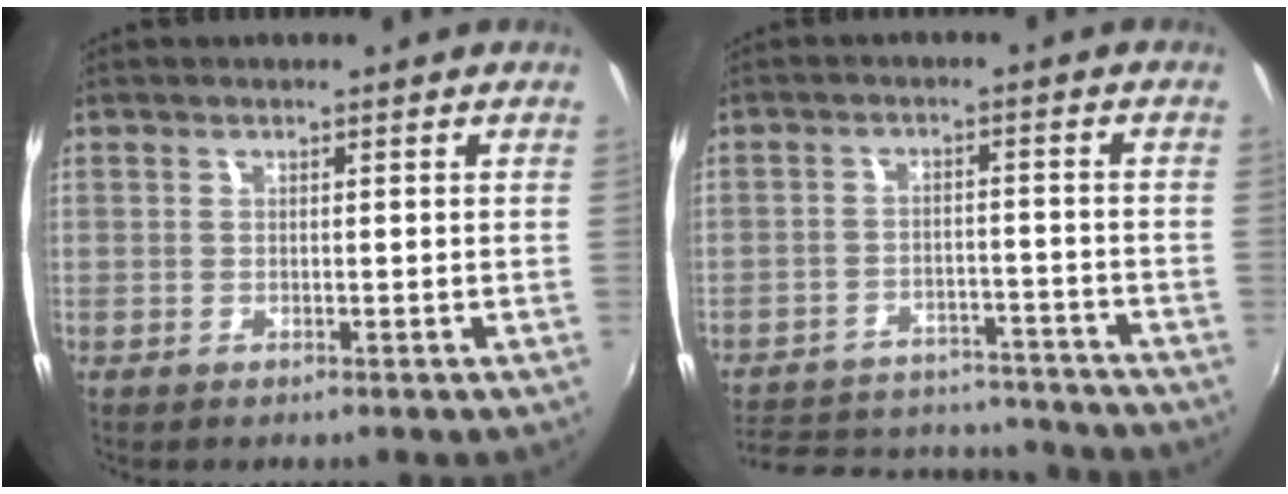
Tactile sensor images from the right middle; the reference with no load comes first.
{"total": 21.1, "force": [-18.2, 7.4, 7.6], "torque": [-0.168, 0.015, -0.234]}